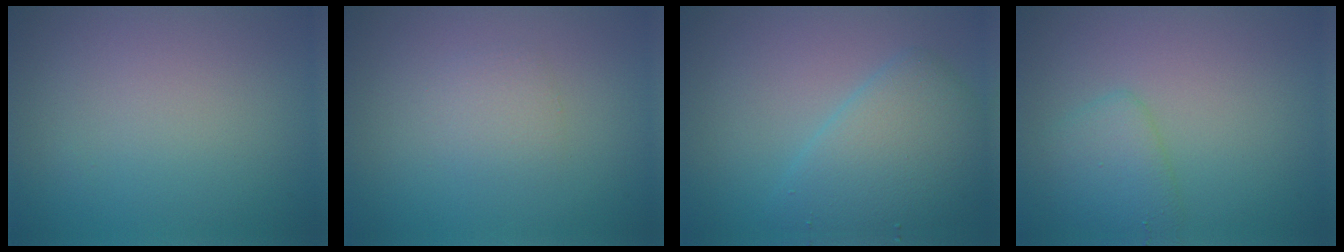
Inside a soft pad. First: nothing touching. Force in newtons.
{"total": 1.4, "press": 1.4, "slide": 0.1}
{"total": 4.8, "press": 4.8, "slide": 0.3}
{"total": 2.4, "press": 2.4, "slide": 0.1}